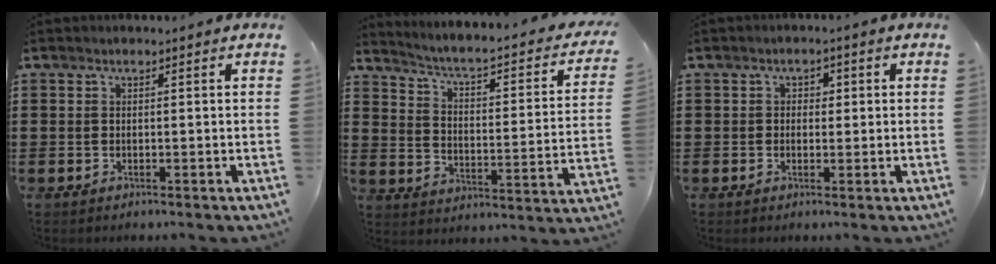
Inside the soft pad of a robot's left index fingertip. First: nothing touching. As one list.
[{"total": 3.2, "force": [2.1, 0.1, 2.3], "torque": [-0.060, -0.033, 0.022]}, {"total": 1.6, "force": [-0.3, 1.4, 0.8], "torque": [-0.020, 0.010, -0.009]}]